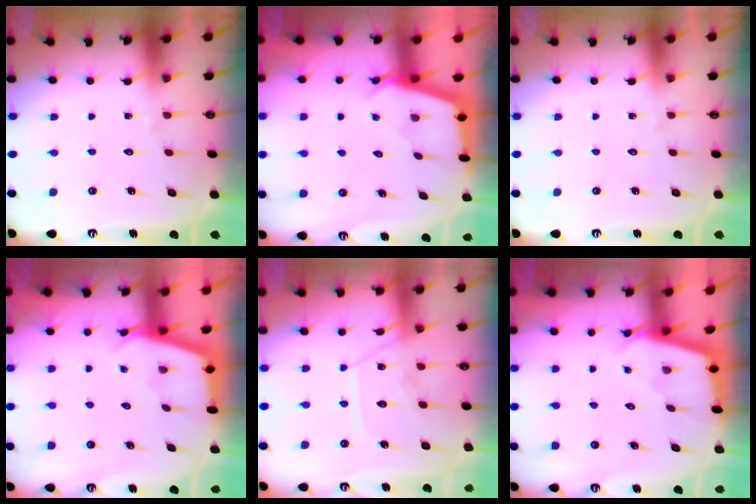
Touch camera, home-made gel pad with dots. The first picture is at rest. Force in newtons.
{"total": 2.9, "press": 2.9, "slide": 0.3}
{"total": 0.0}
{"total": 2.9, "press": 2.9, "slide": 0.3}
{"total": 11.9, "press": 11.9, "slide": 1.1}
{"total": 2.1, "press": 2.1, "slide": 0.2}